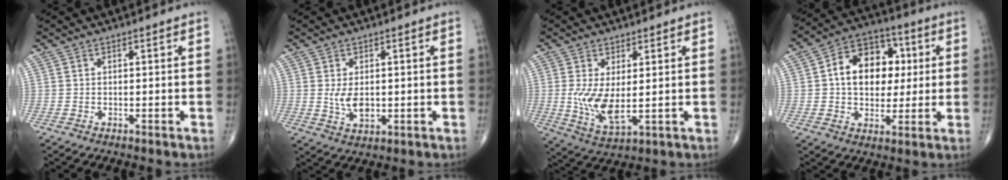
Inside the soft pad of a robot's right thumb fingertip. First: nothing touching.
{"total": 4.8, "force": [0.1, 2.8, 3.8], "torque": [-0.063, -0.010, 0.010]}
{"total": 7.9, "force": [0.2, 3.2, 7.2], "torque": [-0.145, -0.024, 0.015]}
{"total": 14.4, "force": [2.0, 10.4, 9.8], "torque": [-0.107, 0.016, 0.026]}